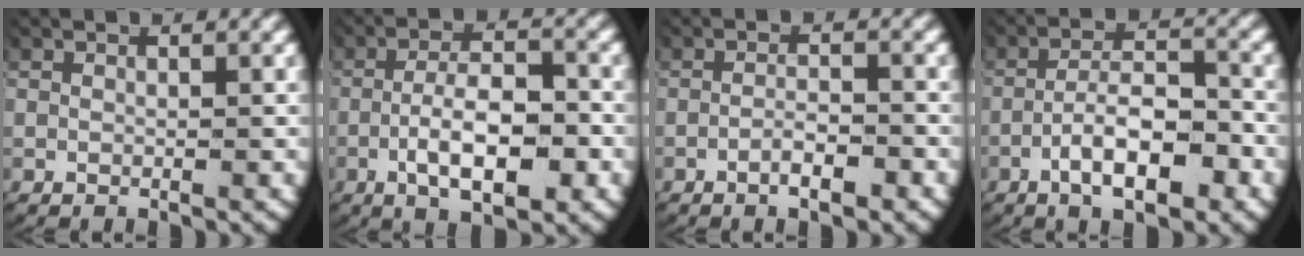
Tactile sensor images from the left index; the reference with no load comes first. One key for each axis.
{"total": 6.5, "fx": -2.2, "fy": 2.6, "fz": 5.6, "tx": -0.088, "ty": -0.005, "tz": -0.034}
{"total": 2.4, "fx": -1.5, "fy": 0.6, "fz": 1.7, "tx": -0.030, "ty": -0.003, "tz": -0.028}
{"total": 6.0, "fx": -2.9, "fy": 2.2, "fz": 4.7, "tx": -0.077, "ty": -0.004, "tz": -0.045}